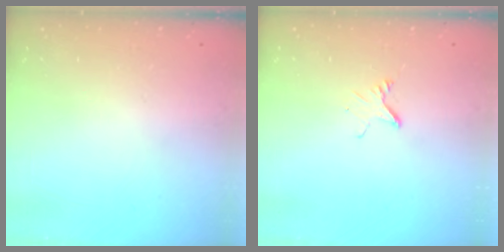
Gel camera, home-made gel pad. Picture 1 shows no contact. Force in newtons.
{"total": 2.5, "press": 2.5, "slide": 0.1}